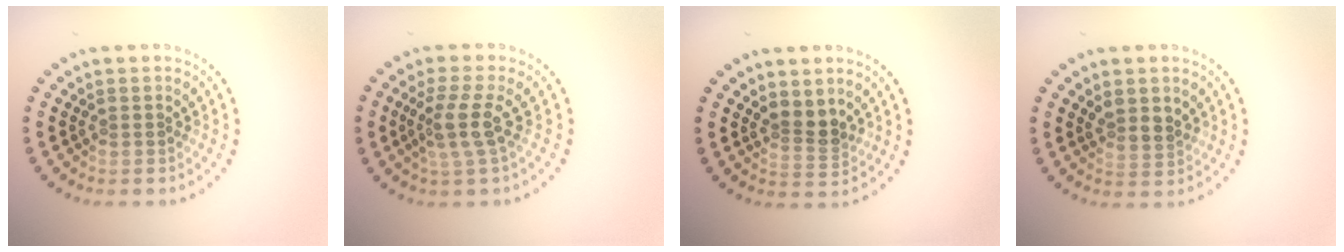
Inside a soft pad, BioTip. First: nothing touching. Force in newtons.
{"total": 2.9, "press": 2.2, "slide": 1.9}
{"total": 2.3, "press": 1.8, "slide": 1.5}
{"total": 2.2, "press": 1.9, "slide": 1.2}